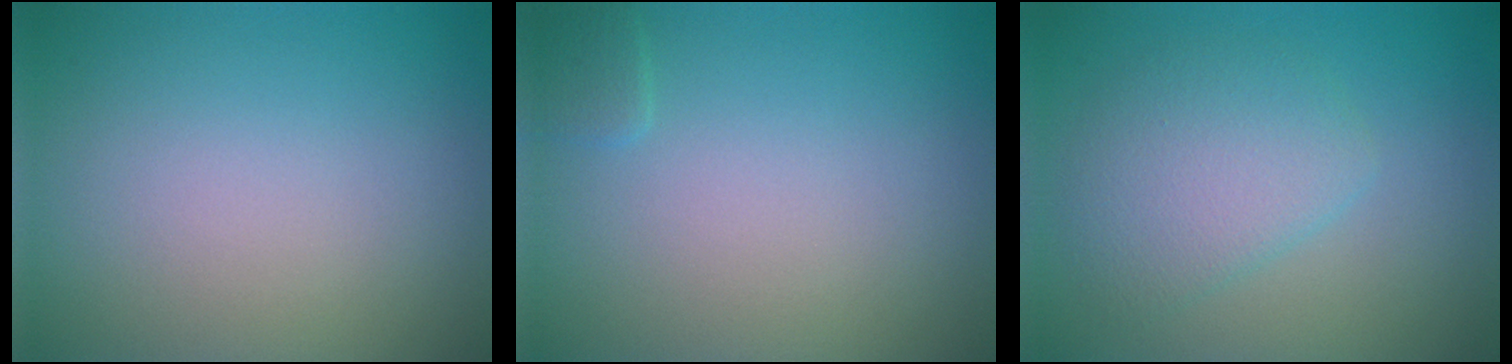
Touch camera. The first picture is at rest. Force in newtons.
{"total": 0.9, "press": 0.8, "slide": 0.1}
{"total": 3.7, "press": 3.7, "slide": 0.1}